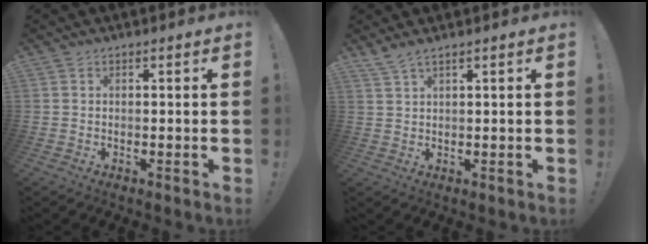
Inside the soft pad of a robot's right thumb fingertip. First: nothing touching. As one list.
[{"total": 2.9, "force": [2.3, 0.1, 1.7], "torque": [-0.042, -0.010, 0.043]}]